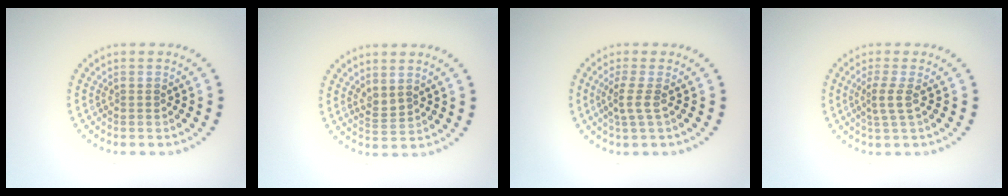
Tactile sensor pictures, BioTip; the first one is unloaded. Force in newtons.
{"total": 1.3, "press": 1.1, "slide": 0.7}
{"total": 1.8, "press": 1.4, "slide": 1.2}
{"total": 2.0, "press": 1.4, "slide": 1.5}